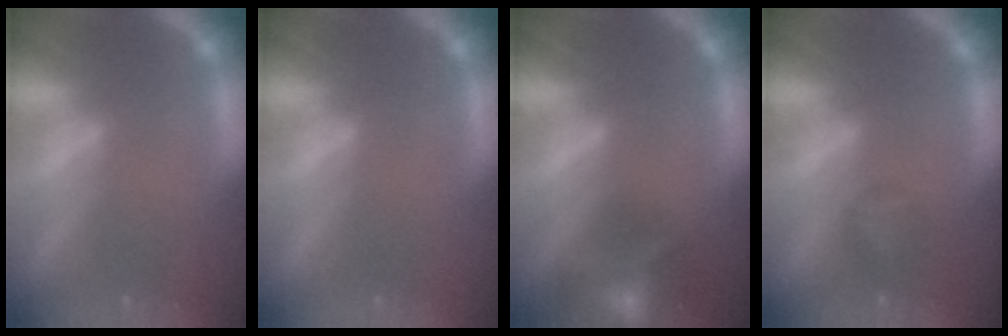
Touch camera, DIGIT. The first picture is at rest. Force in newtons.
{"total": 0.0}
{"total": 8.4}
{"total": 1.9}